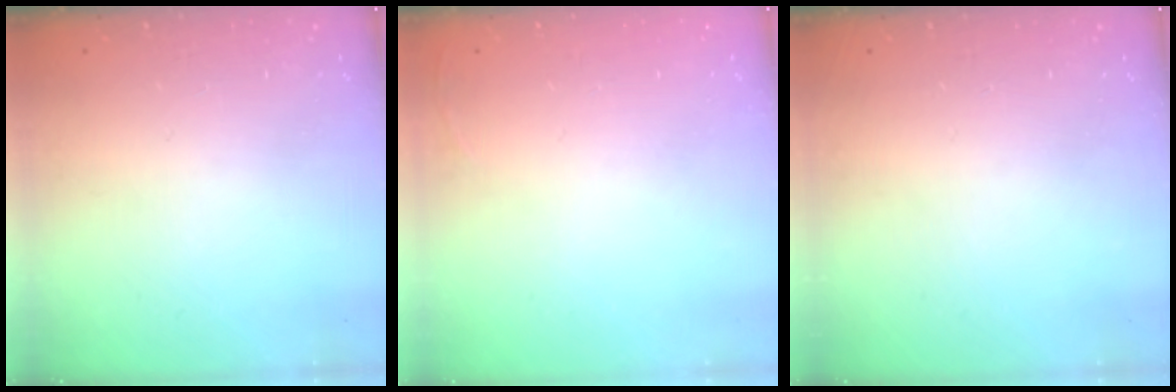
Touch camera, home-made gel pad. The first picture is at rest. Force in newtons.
{"total": 2.7, "press": 2.6, "slide": 1.0}
{"total": 13.4, "press": 3.0, "slide": 13.1}